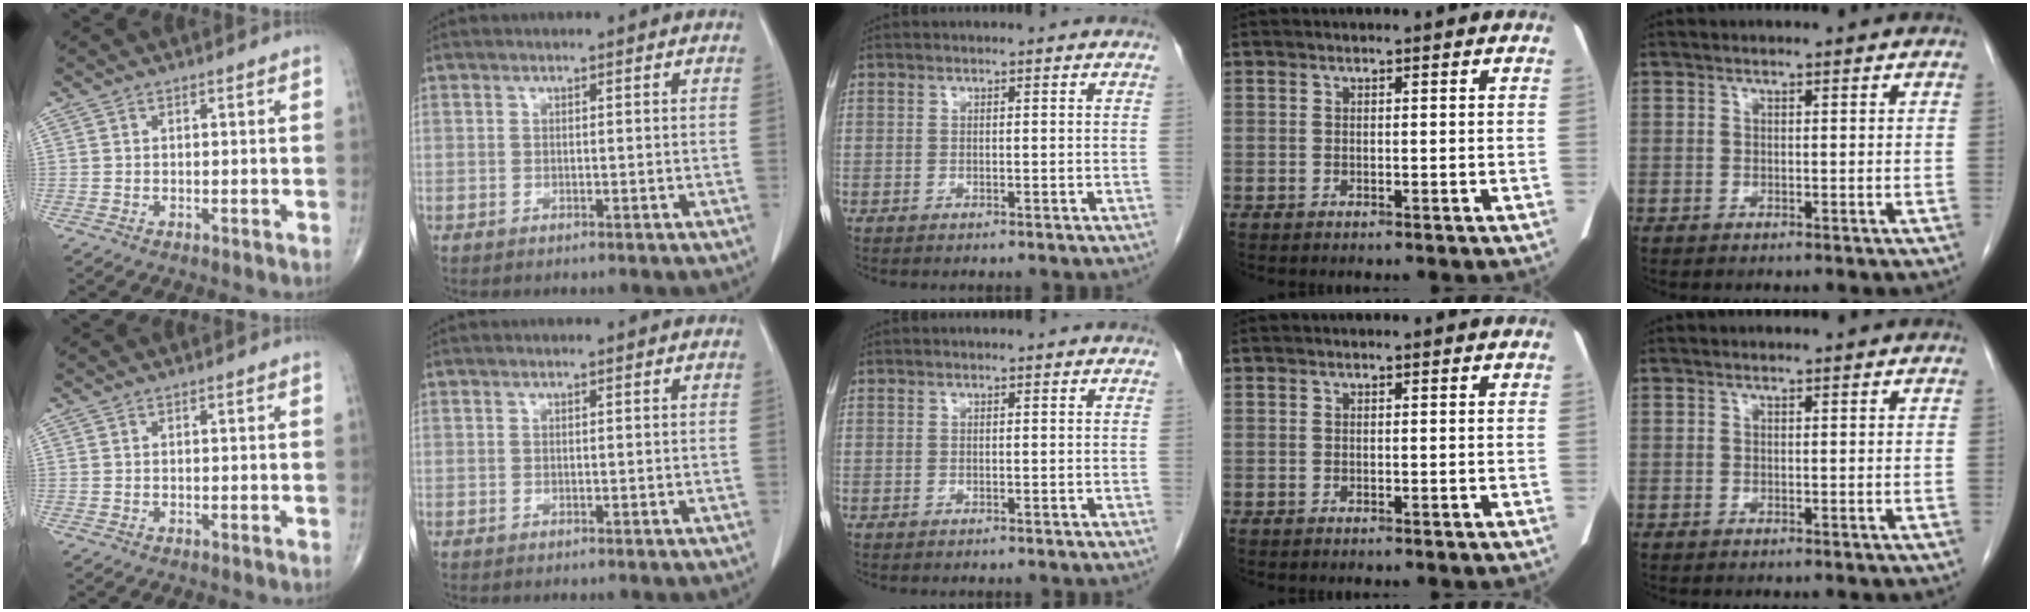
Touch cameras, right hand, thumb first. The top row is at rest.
{}